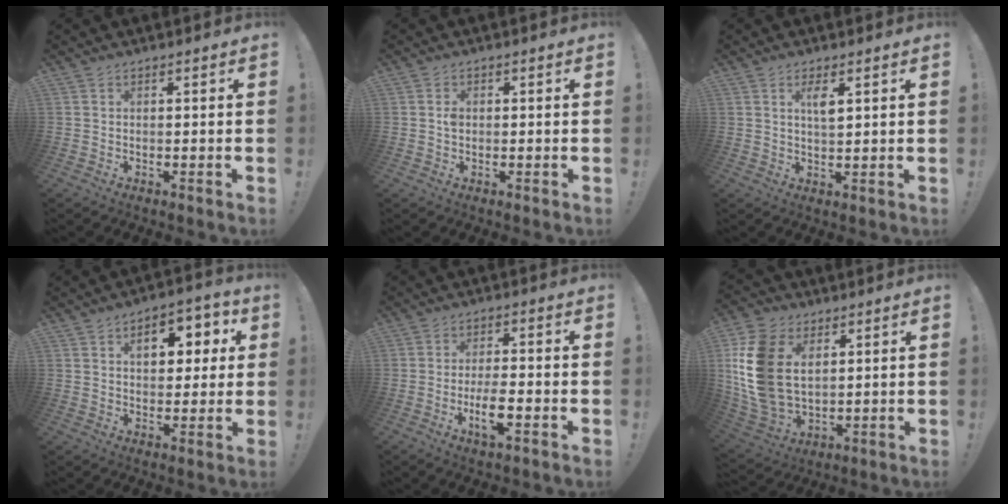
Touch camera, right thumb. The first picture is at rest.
{"total": 1.2, "force": [-0.1, 0.9, 0.8], "torque": [-0.022, 0.005, -0.001]}
{"total": 3.8, "force": [1.9, 1.2, 3.1], "torque": [-0.050, -0.008, 0.028]}
{"total": 10.4, "force": [3.3, 6.3, 7.6], "torque": [-0.101, -0.002, 0.051]}
{"total": 6.9, "force": [-2.6, 1.8, 6.1], "torque": [-0.130, 0.000, -0.045]}
{"total": 19.5, "force": [4.8, 13.8, 12.8], "torque": [-0.272, -0.016, 0.095]}